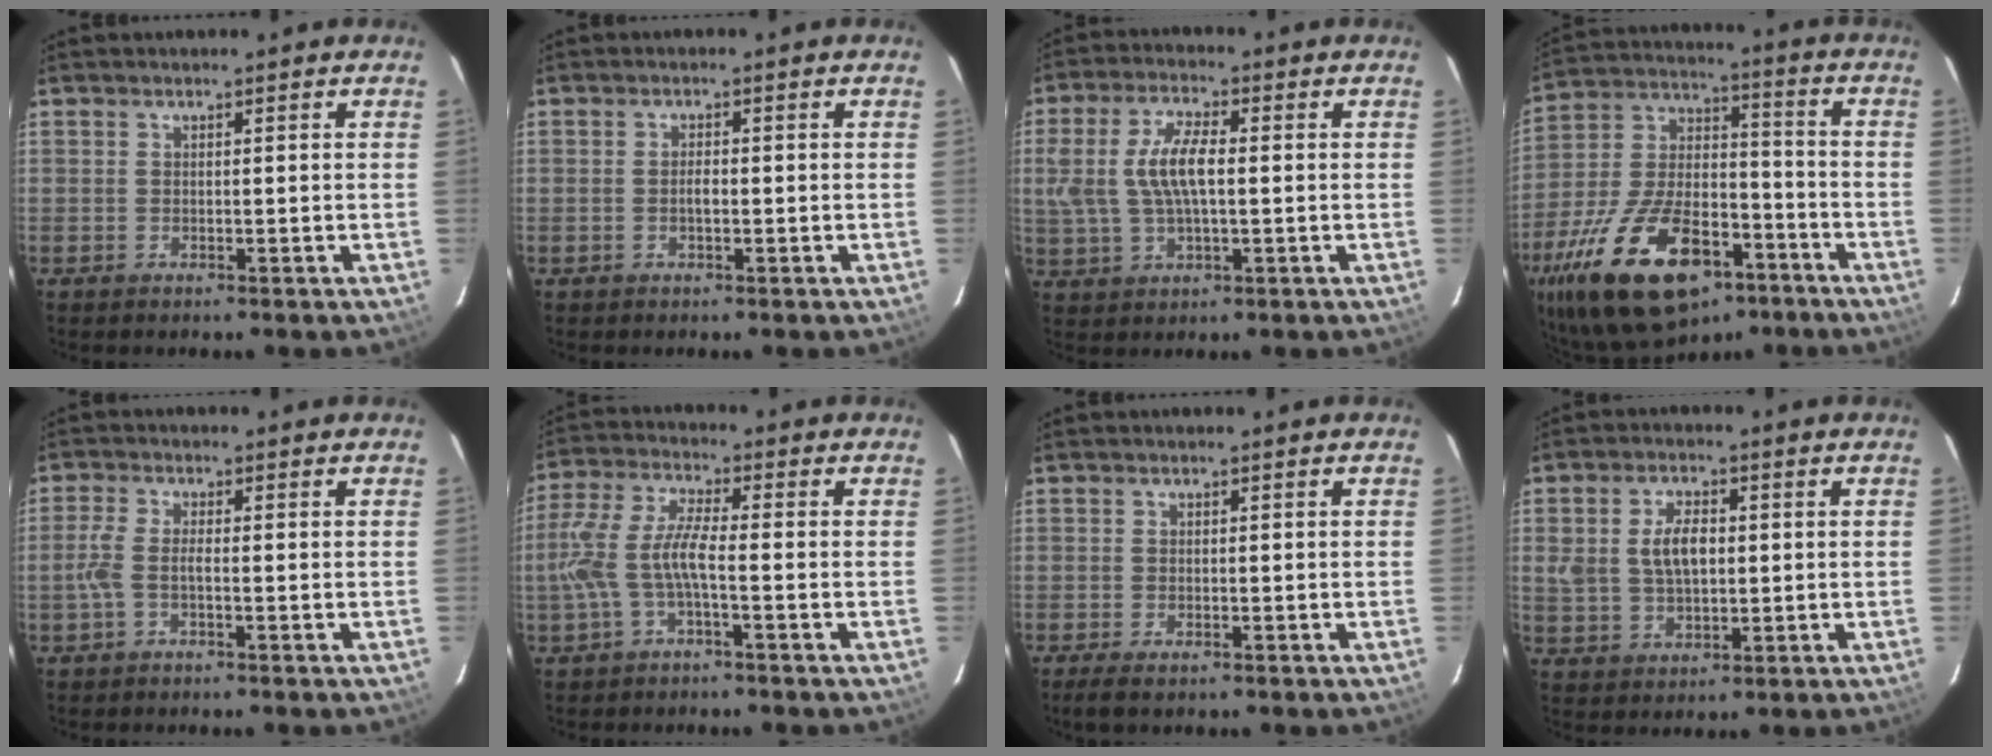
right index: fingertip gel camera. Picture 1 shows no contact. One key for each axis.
{"total": 1.4, "fx": -0.4, "fy": 0.7, "fz": 1.2, "tx": -0.021, "ty": 0.001, "tz": -0.007}
{"total": 9.4, "fx": 0.4, "fy": 3.9, "fz": 8.5, "tx": -0.174, "ty": 0.009, "tz": 0.013}
{"total": 26.3, "fx": -14.8, "fy": 13.0, "fz": 17.5, "tx": -0.355, "ty": -0.010, "tz": -0.237}
{"total": 3.1, "fx": -1.2, "fy": 0.8, "fz": 2.8, "tx": -0.067, "ty": 0.003, "tz": -0.025}
{"total": 8.0, "fx": -2.5, "fy": 1.7, "fz": 7.4, "tx": -0.171, "ty": 0.006, "tz": -0.044}
{"total": 3.2, "fx": -2.3, "fy": 1.1, "fz": 1.9, "tx": -0.044, "ty": -0.012, "tz": -0.040}
{"total": 7.1, "fx": 0.9, "fy": 4.3, "fz": 5.6, "tx": -0.111, "ty": 0.011, "tz": 0.025}